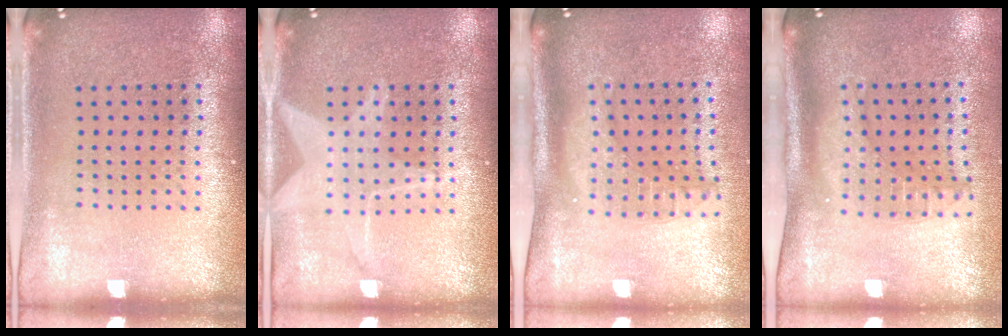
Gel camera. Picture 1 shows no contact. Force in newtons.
{"total": 2.7, "press": 2.7, "slide": 0.4}
{"total": 2.0, "press": 1.6, "slide": 1.3}
{"total": 2.1, "press": 1.6, "slide": 1.5}